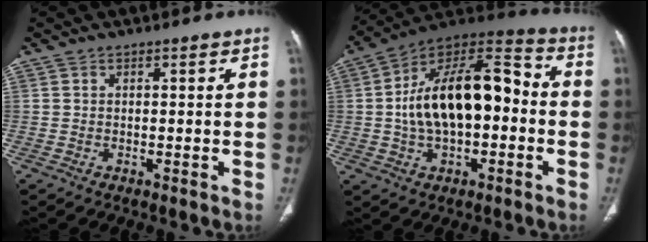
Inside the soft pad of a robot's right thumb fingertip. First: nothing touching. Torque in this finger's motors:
{"motor_torque": [2.53, 2.48, 1.57, -0.77, 0.21]}